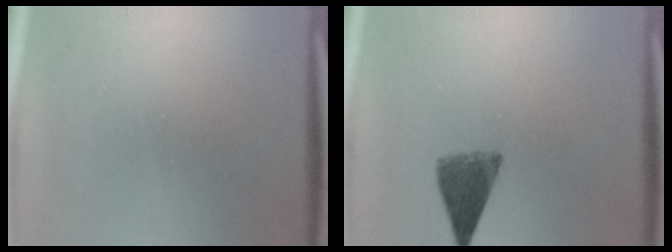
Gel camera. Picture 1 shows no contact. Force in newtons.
{"total": 6.0}